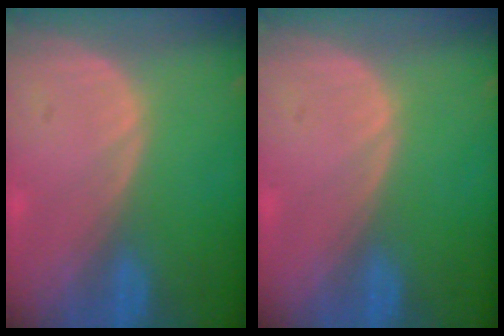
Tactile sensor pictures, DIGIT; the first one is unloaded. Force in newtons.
{"total": 0.0}